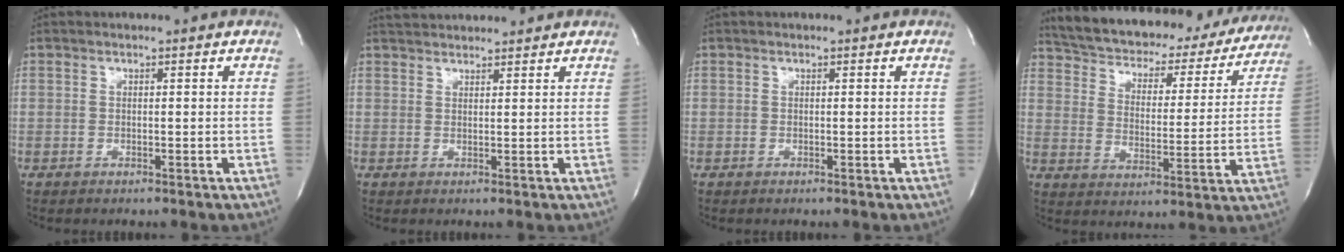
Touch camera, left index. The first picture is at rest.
{"total": 5.8, "force": [5.6, 0.8, 1.3], "torque": [-0.023, 0.034, 0.085]}
{"total": 0.0}
{"total": 25.4, "force": [22.6, 8.3, 8.0], "torque": [-0.132, -0.015, 0.291]}